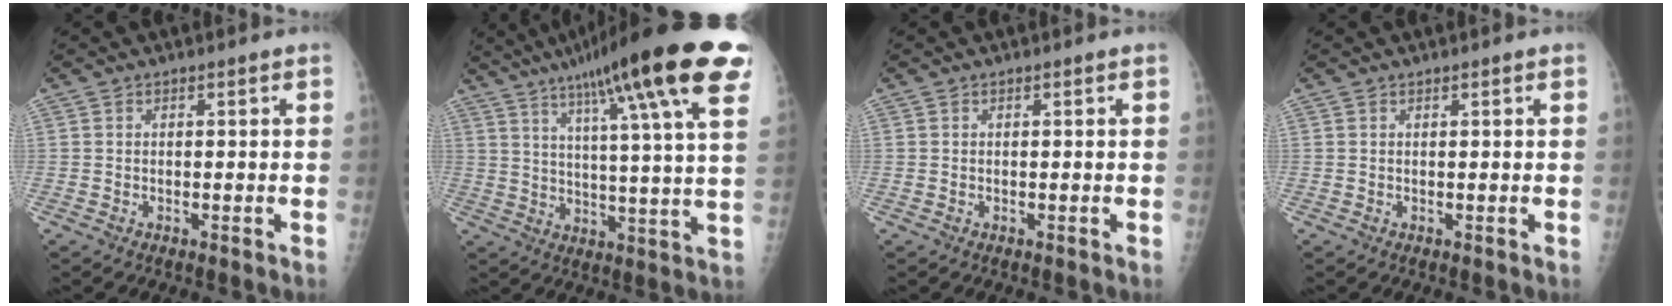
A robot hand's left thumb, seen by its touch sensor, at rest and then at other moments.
{"total": 25.2, "force": [14.3, 3.1, 20.6], "torque": [-0.309, -0.020, 0.198]}
{"total": 0.0}
{"total": 0.5, "force": [0.4, 0.1, 0.3], "torque": [-0.004, 0.000, 0.006]}